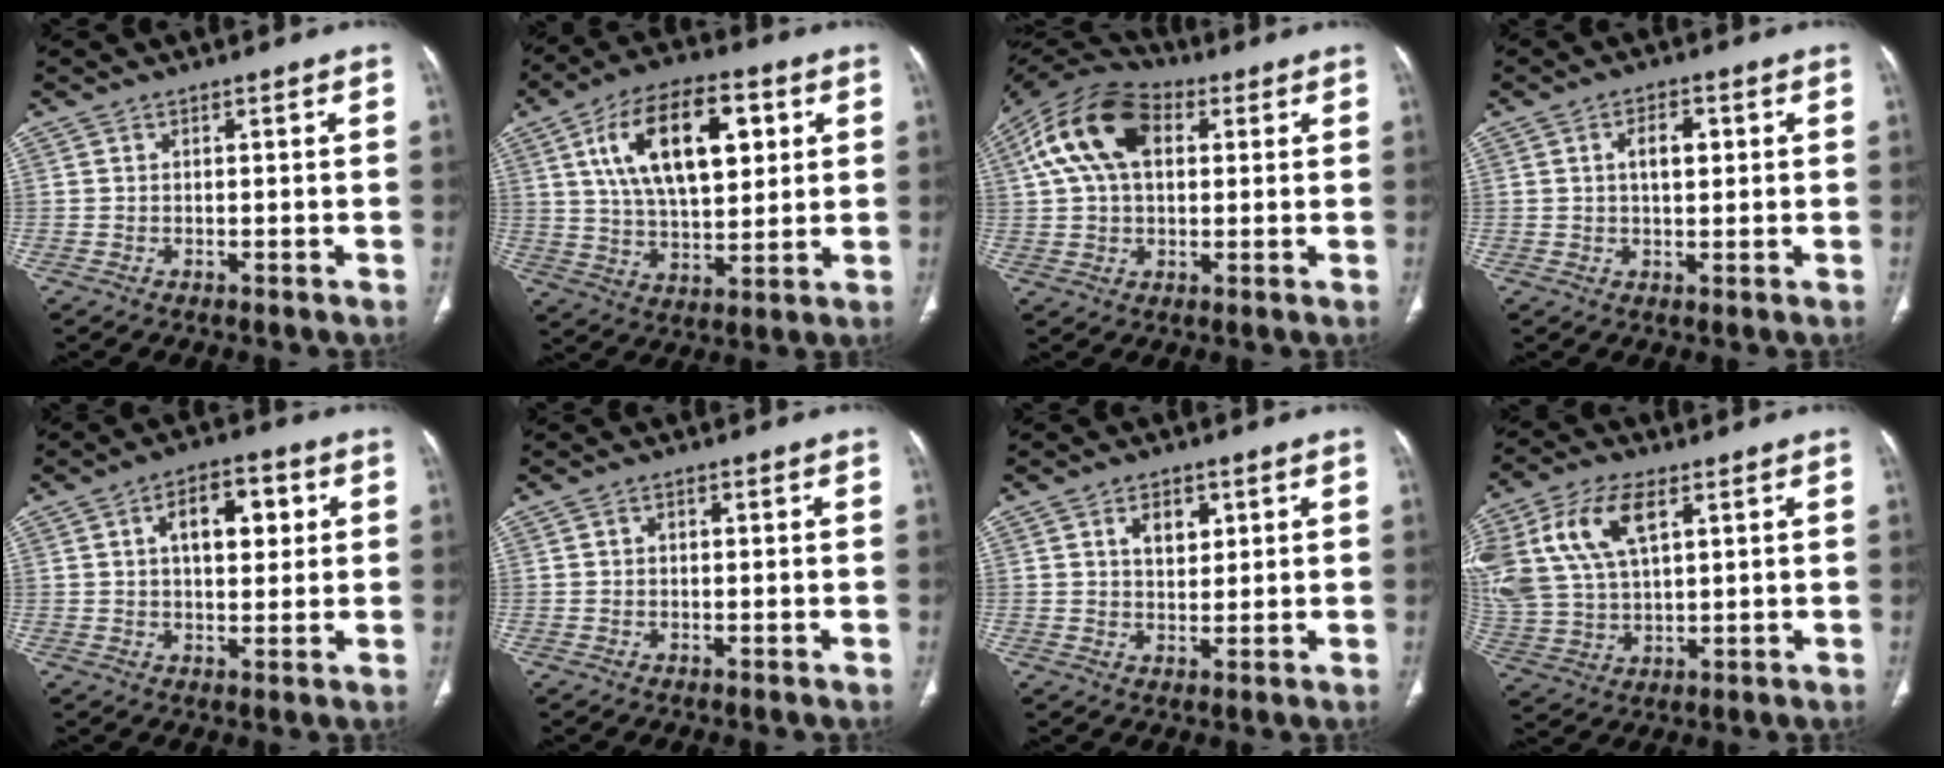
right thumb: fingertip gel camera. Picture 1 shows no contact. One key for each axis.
{"total": 19.6, "fx": 6.3, "fy": 9.8, "fz": 15.7, "tx": -0.239, "ty": -0.005, "tz": 0.108}
{"total": 15.9, "fx": 4.5, "fy": 9.9, "fz": 11.7, "tx": -0.213, "ty": 0.028, "tz": 0.073}
{"total": 4.7, "fx": 1.1, "fy": 2.5, "fz": 3.8, "tx": -0.057, "ty": 0.002, "tz": 0.018}
{"total": 9.9, "fx": 2.8, "fy": 5.3, "fz": 7.8, "tx": -0.087, "ty": 0.006, "tz": 0.040}
{"total": 0.9, "fx": 0.2, "fy": 0.7, "fz": 0.6, "tx": -0.005, "ty": 0.002, "tz": 0.001}
{"total": 4.8, "fx": 2.0, "fy": 3.1, "fz": 3.0, "tx": -0.030, "ty": -0.011, "tz": 0.034}
{"total": 17.3, "fx": 6.5, "fy": 9.6, "fz": 12.9, "tx": -0.283, "ty": -0.003, "tz": 0.128}